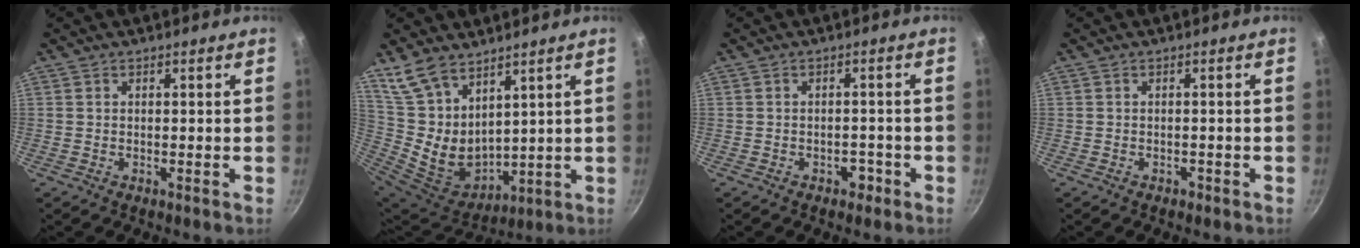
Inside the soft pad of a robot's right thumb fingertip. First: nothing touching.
{"total": 14.8, "force": [8.8, 8.4, 8.4], "torque": [-0.151, -0.064, 0.197]}
{"total": 2.5, "force": [-1.4, 1.7, 1.2], "torque": [0.000, 0.018, -0.012]}
{"total": 1.0, "force": [-0.7, 0.6, 0.3], "torque": [-0.002, 0.011, -0.003]}